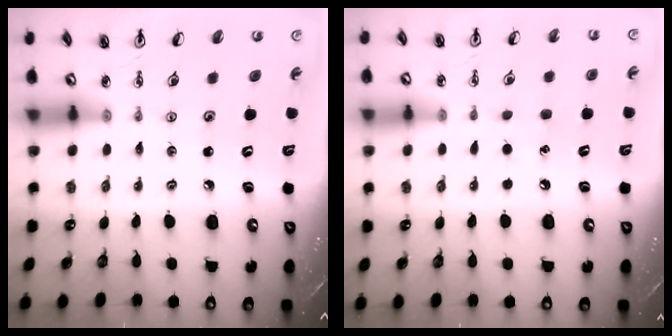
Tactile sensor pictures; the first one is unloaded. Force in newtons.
{"total": 5.8, "press": 5.7, "slide": 0.7}